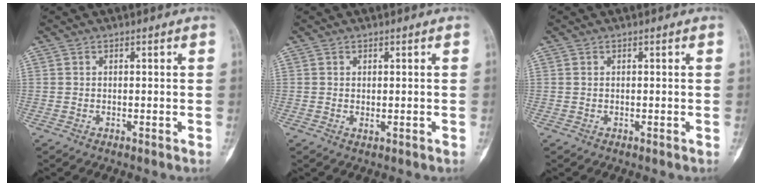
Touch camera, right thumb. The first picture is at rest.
{"total": 0.8, "force": [0.0, 0.4, 0.7], "torque": [-0.015, -0.004, 0.003]}
{"total": 0.0}